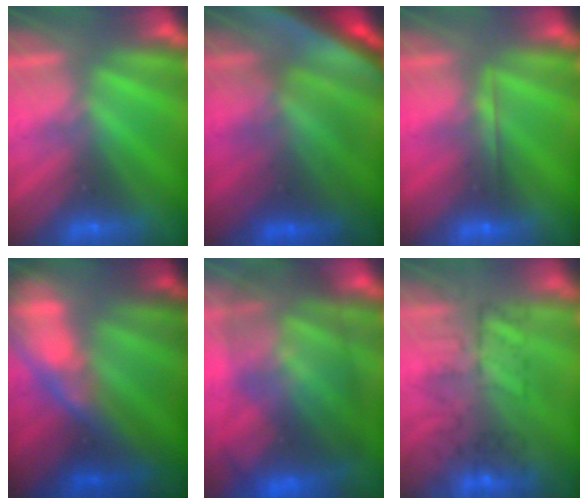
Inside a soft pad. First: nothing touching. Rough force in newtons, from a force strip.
{"total": 5.7}
{"total": 1.8}
{"total": 7.1}
{"total": 9.6}
{"total": 7.2}